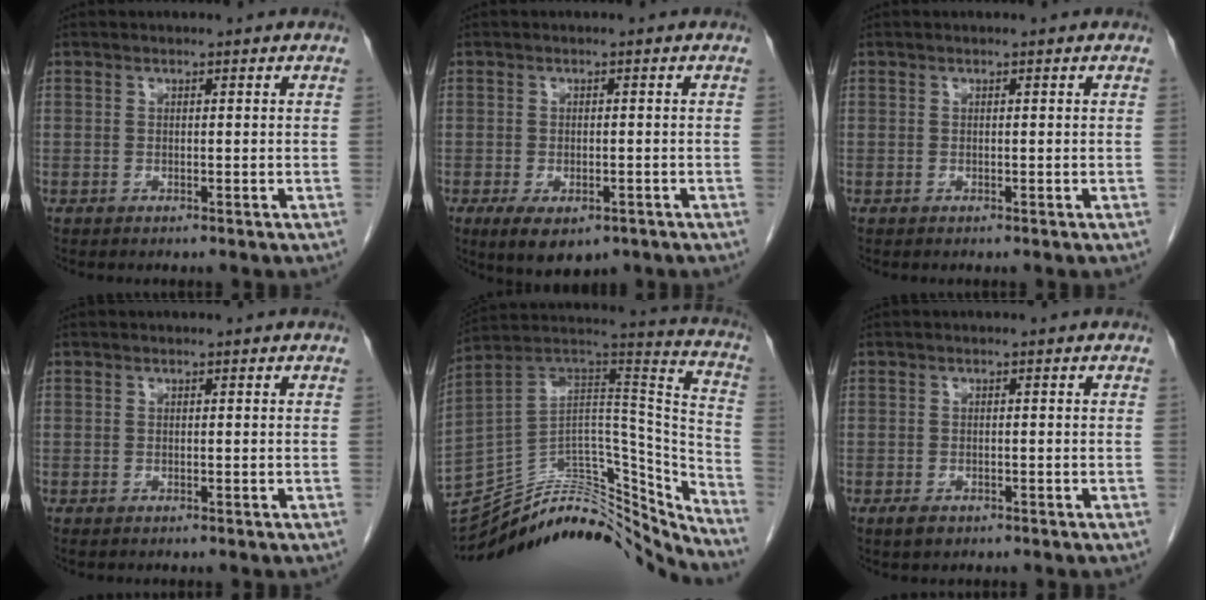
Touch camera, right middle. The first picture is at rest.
{"total": 6.6, "force": [-3.8, 3.3, 4.3], "torque": [-0.065, -0.008, -0.054]}
{"total": 0.0}
{"total": 0.0}
{"total": 28.0, "force": [-24.9, 8.3, 9.8], "torque": [-0.118, 0.057, -0.362]}
{"total": 1.7, "force": [-1.1, 0.9, 1.0], "torque": [-0.023, -0.001, -0.012]}